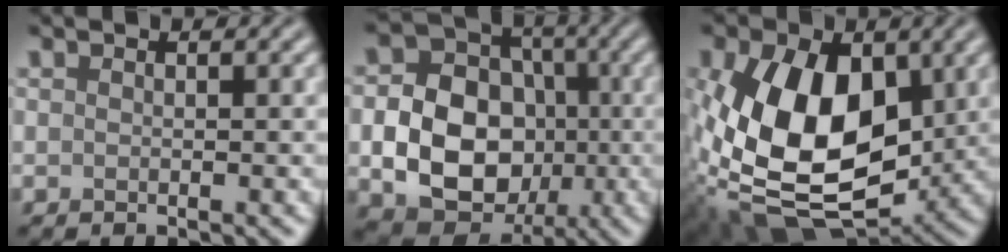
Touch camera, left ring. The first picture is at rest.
{"total": 10.0, "force": [-1.8, 7.9, 6.0], "torque": [-0.099, -0.009, -0.042]}
{"total": 15.3, "force": [0.3, 9.4, 12.0], "torque": [-0.239, -0.023, 0.003]}